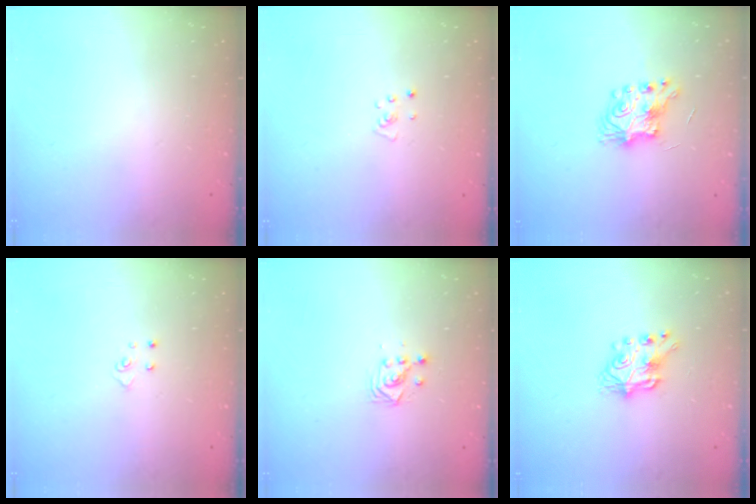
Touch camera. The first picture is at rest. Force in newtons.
{"total": 2.2, "press": 2.2, "slide": 0.2}
{"total": 7.9, "press": 7.9, "slide": 0.3}
{"total": 4.3, "press": 4.3, "slide": 0.4}
{"total": 3.0, "press": 3.0, "slide": 0.2}
{"total": 7.0, "press": 7.0, "slide": 0.2}